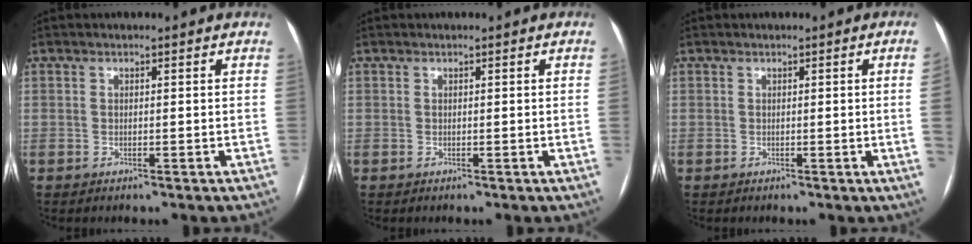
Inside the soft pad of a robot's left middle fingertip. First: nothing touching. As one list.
[{"total": 0.6, "force": [-0.1, -0.3, 0.5], "torque": [-0.002, 0.001, -0.003]}, {"total": 2.6, "force": [-0.2, -1.1, 2.4], "torque": [-0.031, -0.003, -0.001]}]